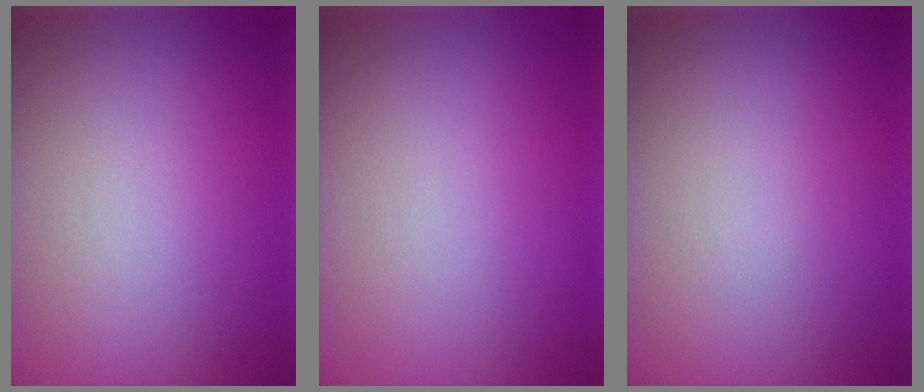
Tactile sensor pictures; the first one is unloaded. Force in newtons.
{"total": 0.0}
{"total": 0.0}